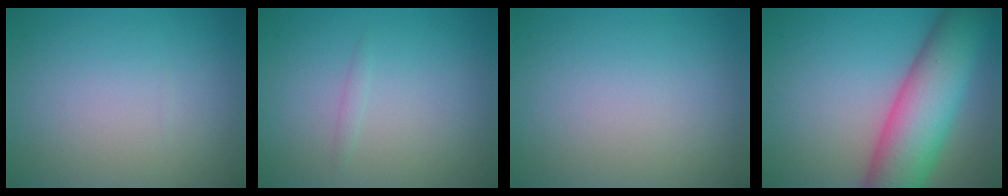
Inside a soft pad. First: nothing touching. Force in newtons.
{"total": 0.6, "press": 0.6, "slide": 0.0}
{"total": 0.0}
{"total": 10.3, "press": 10.3, "slide": 0.7}